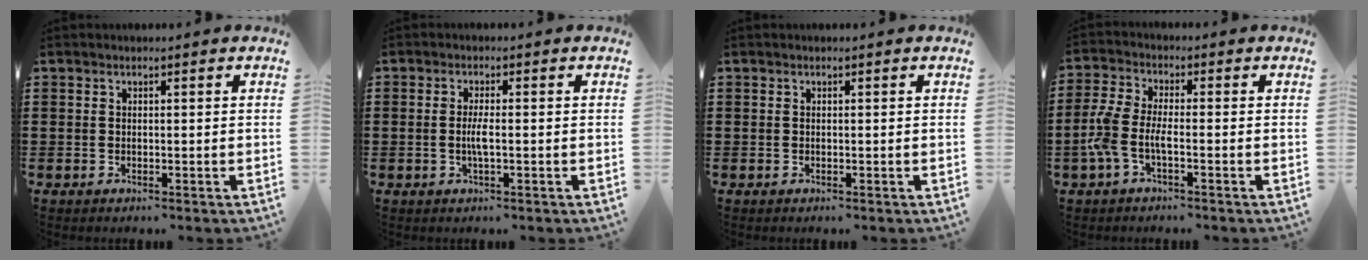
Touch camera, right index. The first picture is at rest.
{"total": 3.0, "force": [-0.5, 0.6, 2.9], "torque": [-0.068, -0.007, -0.014]}
{"total": 0.0}
{"total": 5.0, "force": [-2.0, 1.8, 4.3], "torque": [-0.116, -0.010, -0.048]}